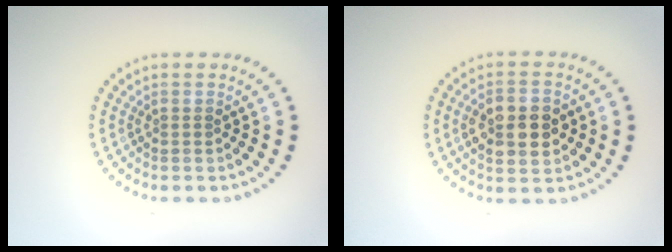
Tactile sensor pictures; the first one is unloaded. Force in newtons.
{"total": 4.6, "press": 4.6, "slide": 0.1}